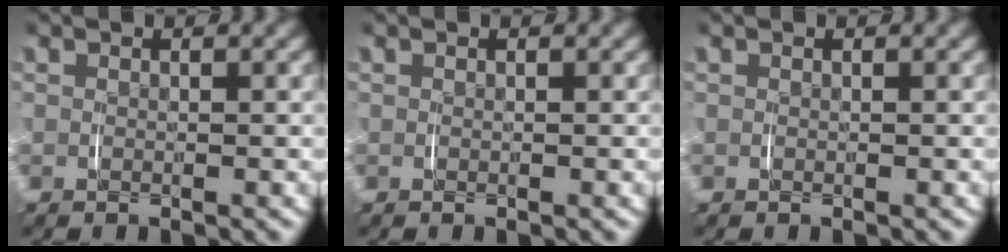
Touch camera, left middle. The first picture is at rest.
{"total": 0.0}
{"total": 0.0}